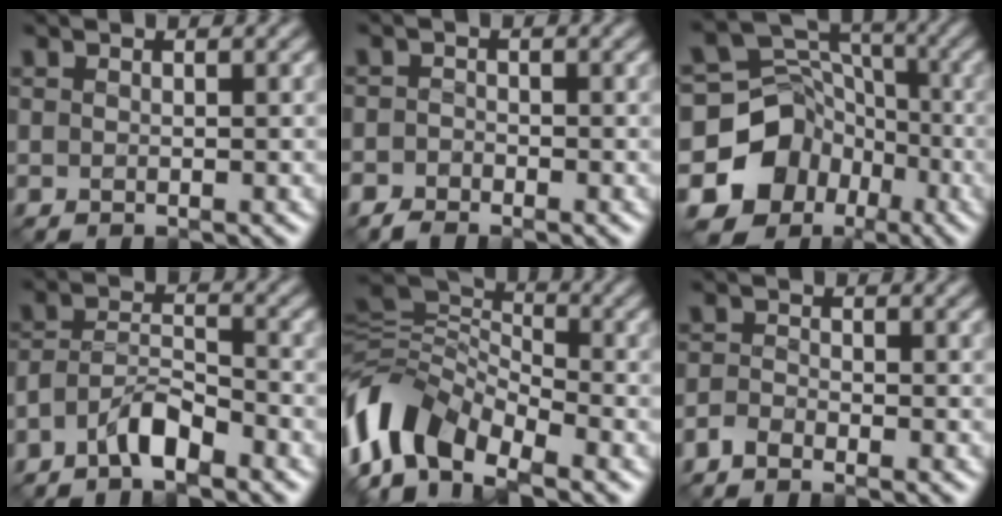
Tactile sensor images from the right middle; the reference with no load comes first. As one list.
[{"total": 1.5, "force": [-1.3, 0.7, 0.3], "torque": [-0.004, 0.002, -0.030]}, {"total": 12.1, "force": [-5.4, 10.2, 3.7], "torque": [-0.073, -0.014, -0.100]}, {"total": 4.0, "force": [-2.9, 1.2, 2.4], "torque": [-0.043, 0.010, -0.059]}, {"total": 9.2, "force": [-5.0, 5.2, 5.7], "torque": [-0.104, 0.002, -0.114]}, {"total": 1.6, "force": [-1.4, 0.5, 0.7], "torque": [-0.017, -0.001, -0.035]}]